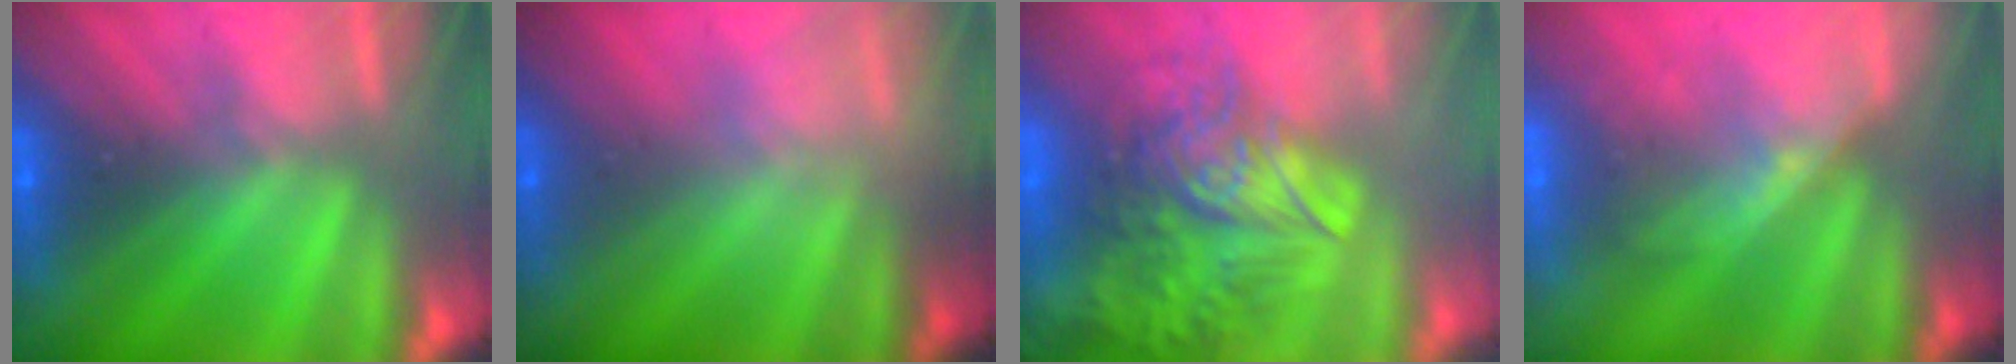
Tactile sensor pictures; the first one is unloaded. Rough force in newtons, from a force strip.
{"total": 2.3}
{"total": 9.2}
{"total": 2.2}